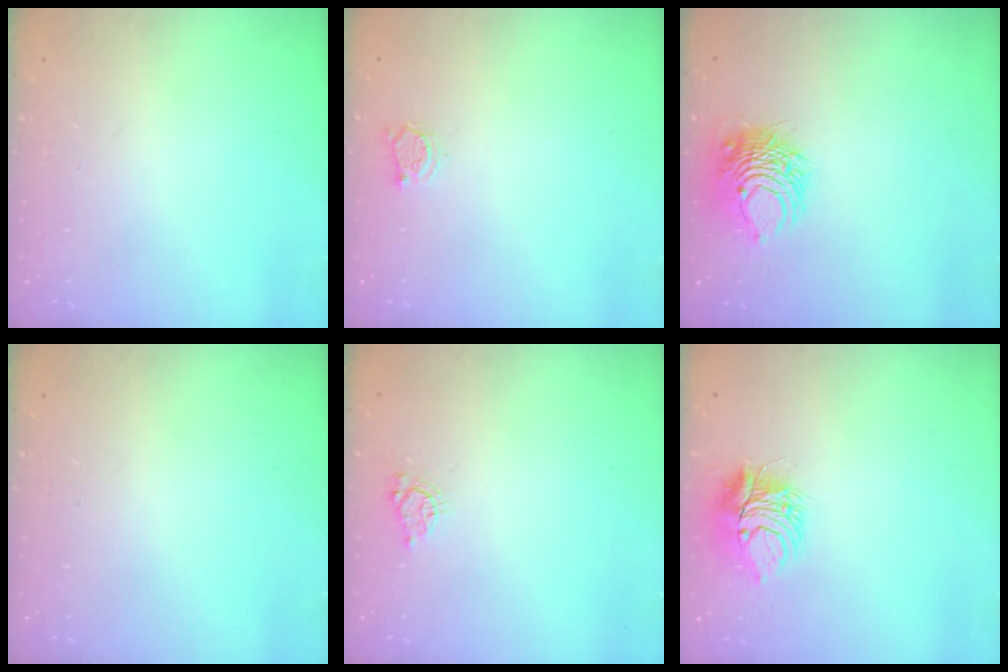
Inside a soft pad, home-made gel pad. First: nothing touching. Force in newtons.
{"total": 3.1, "press": 3.0, "slide": 0.5}
{"total": 8.1, "press": 8.1, "slide": 0.6}
{"total": 0.0}
{"total": 4.3, "press": 4.3, "slide": 0.6}
{"total": 10.0, "press": 9.9, "slide": 0.9}